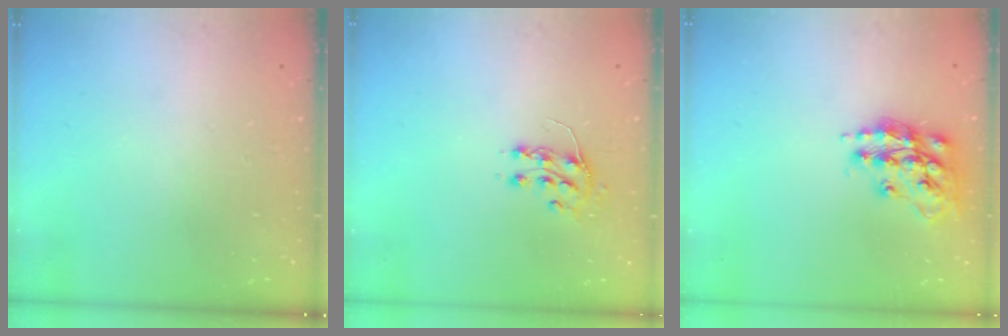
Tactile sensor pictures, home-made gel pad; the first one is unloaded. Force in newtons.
{"total": 7.3, "press": 7.3, "slide": 0.4}
{"total": 14.5, "press": 14.5, "slide": 1.0}